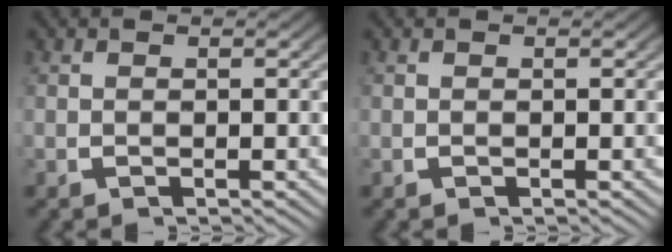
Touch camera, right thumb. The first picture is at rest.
{"total": 0.0}